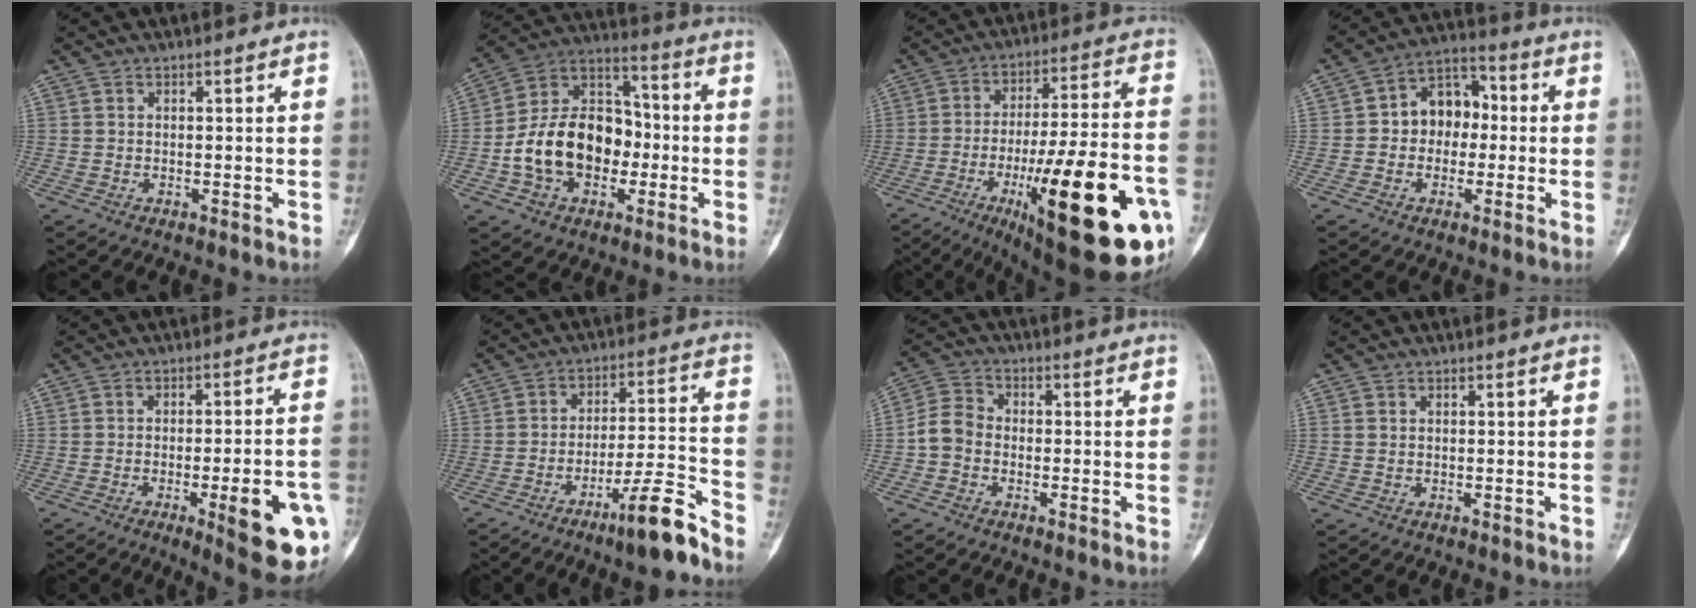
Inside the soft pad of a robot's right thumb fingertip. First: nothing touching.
{"total": 18.5, "force": [-3.5, 13.2, 12.4], "torque": [-0.180, 0.044, -0.061]}
{"total": 31.8, "force": [-11.8, 8.4, 28.3], "torque": [-0.376, 0.031, -0.164]}
{"total": 10.0, "force": [0.0, 7.6, 6.5], "torque": [-0.059, 0.037, -0.014]}
{"total": 16.0, "force": [-5.8, 3.6, 14.5], "torque": [-0.148, 0.015, -0.065]}
{"total": 11.7, "force": [-8.4, 1.0, 8.1], "torque": [-0.126, 0.064, -0.141]}
{"total": 5.6, "force": [-1.5, 4.5, 3.0], "torque": [-0.048, 0.018, -0.043]}
{"total": 0.5, "force": [0.1, 0.4, 0.3], "torque": [-0.005, 0.002, 0.003]}